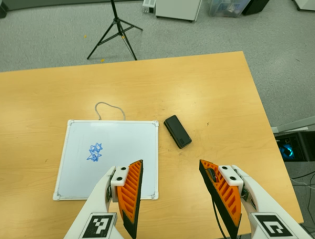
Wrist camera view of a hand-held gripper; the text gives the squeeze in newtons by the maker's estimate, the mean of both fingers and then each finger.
{"total": 0.0}